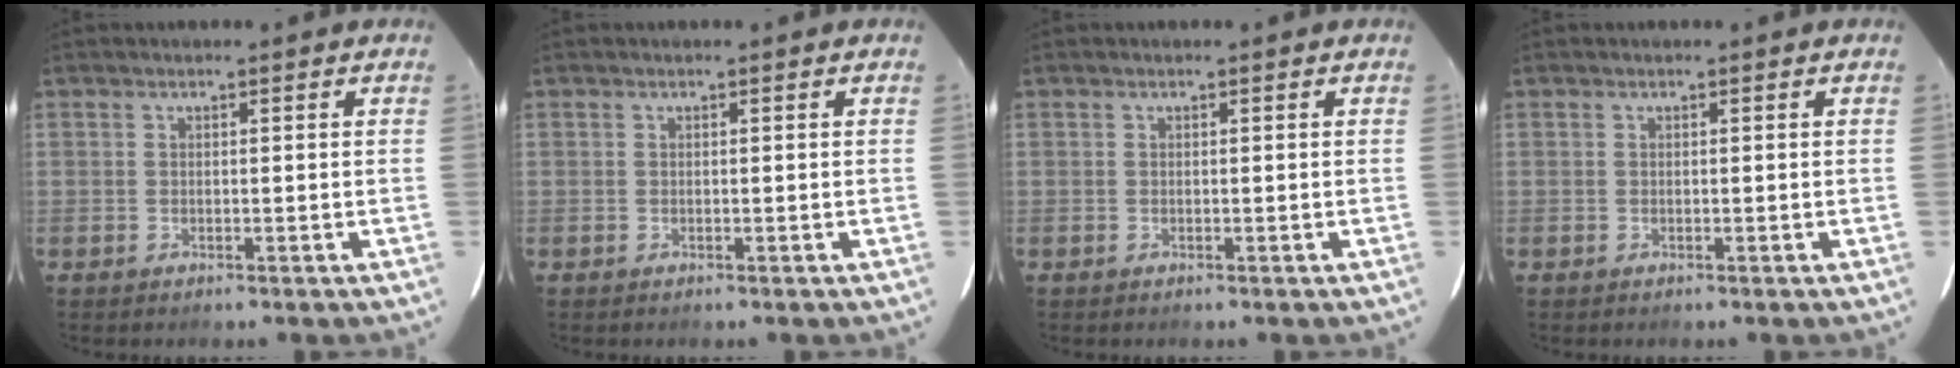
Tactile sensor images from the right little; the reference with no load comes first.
{"total": 0.0}
{"total": 0.0}
{"total": 0.0}